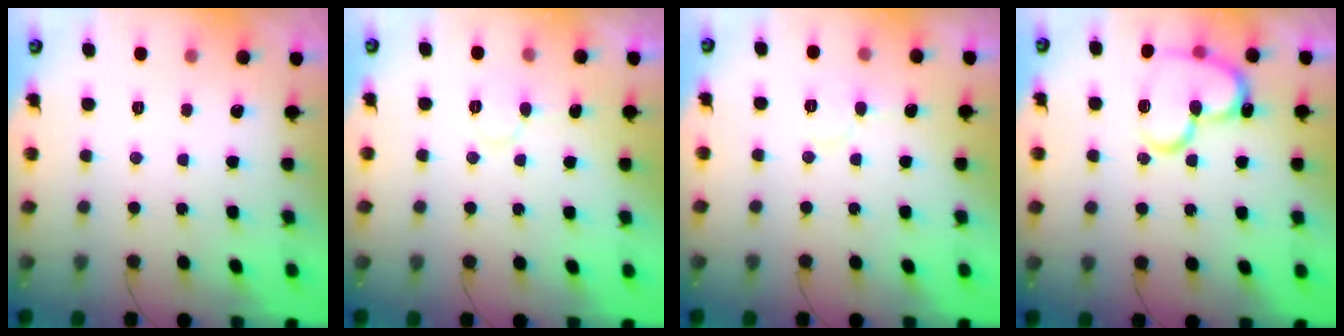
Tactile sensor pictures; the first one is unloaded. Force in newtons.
{"total": 4.6, "press": 4.6, "slide": 0.6}
{"total": 5.2, "press": 5.2, "slide": 0.5}
{"total": 17.9, "press": 17.8, "slide": 1.7}